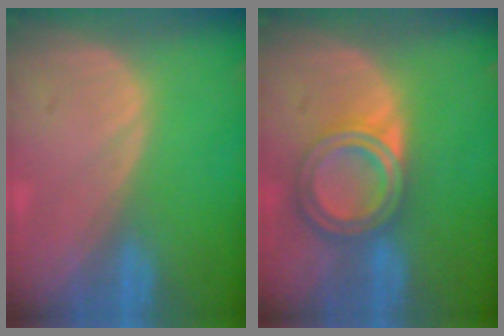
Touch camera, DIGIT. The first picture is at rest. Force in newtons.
{"total": 6.8, "press": 6.0, "slide": 3.2}